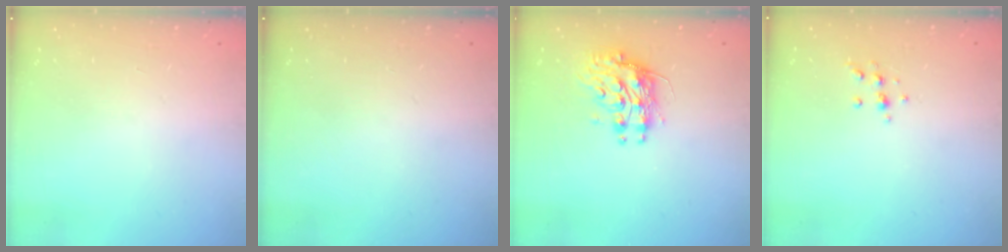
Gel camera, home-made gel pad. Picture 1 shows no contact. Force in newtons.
{"total": 0.0}
{"total": 9.6, "press": 9.5, "slide": 0.7}
{"total": 5.4, "press": 5.1, "slide": 1.7}